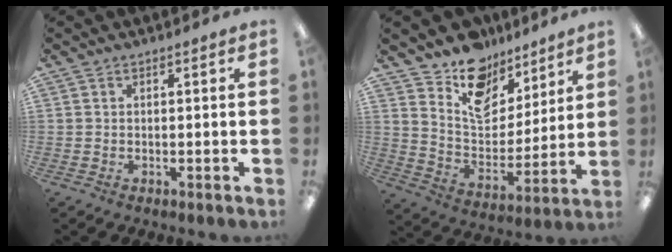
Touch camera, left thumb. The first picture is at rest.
{"total": 13.1, "force": [10.3, 7.5, 3.3], "torque": [-0.060, -0.086, 0.189]}